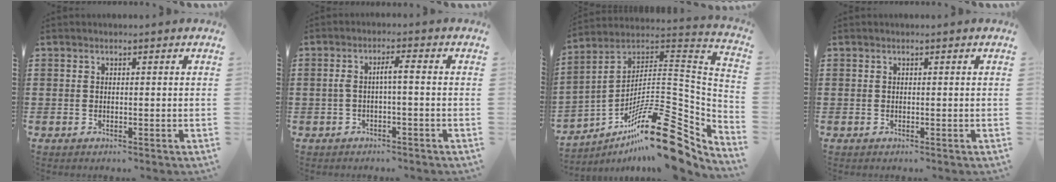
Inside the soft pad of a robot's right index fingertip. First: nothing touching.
{"total": 2.9, "force": [-0.4, 0.3, 2.9], "torque": [-0.063, 0.001, -0.013]}
{"total": 20.0, "force": [-12.0, 5.1, 15.1], "torque": [-0.235, 0.034, -0.211]}
{"total": 0.0}